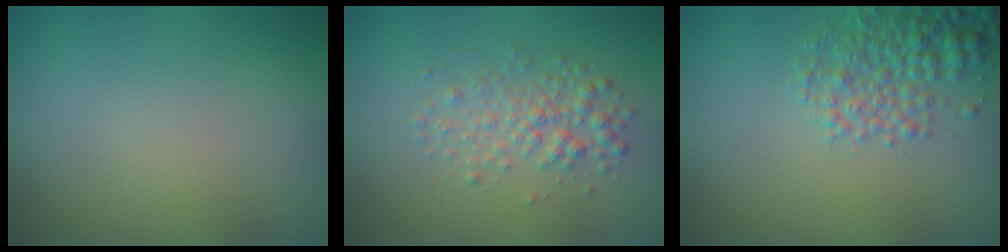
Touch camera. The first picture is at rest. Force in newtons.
{"total": 2.7, "press": 2.7, "slide": 0.1}
{"total": 3.9, "press": 3.9, "slide": 0.2}